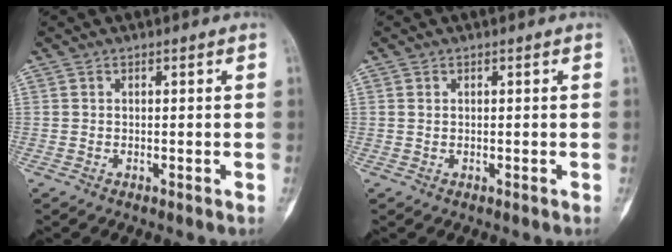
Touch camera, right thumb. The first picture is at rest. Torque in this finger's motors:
{"motor_torque": [-0.02, -0.26, 0.25, 0.08, 0.05]}